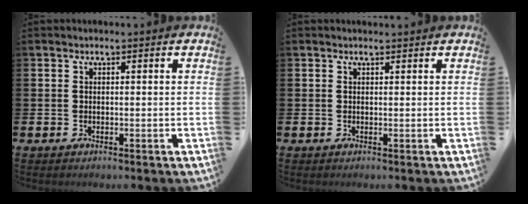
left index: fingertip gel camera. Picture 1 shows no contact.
{"total": 0.5, "force": [0.5, 0.0, 0.1], "torque": [0.007, -0.003, 0.007]}